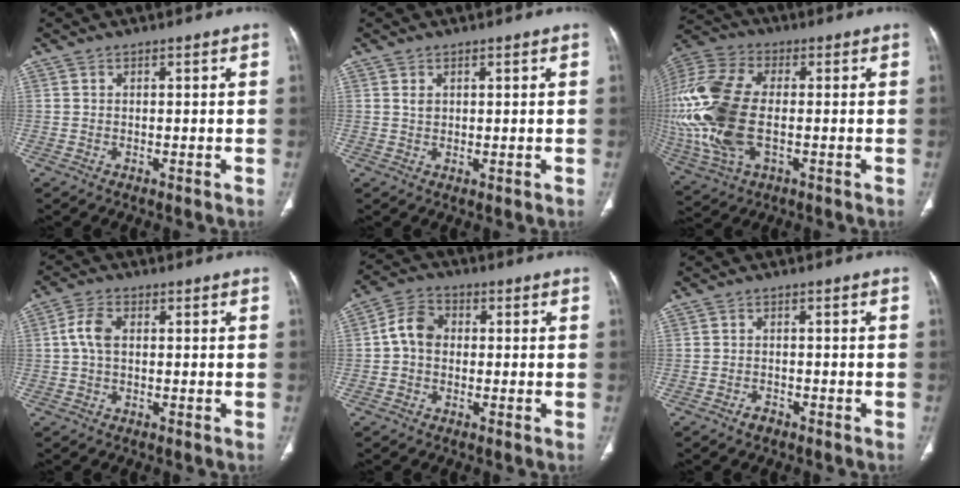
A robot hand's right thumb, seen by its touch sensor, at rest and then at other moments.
{"total": 1.3, "force": [0.6, 0.8, 0.8], "torque": [-0.011, -0.006, 0.015]}
{"total": 22.0, "force": [-1.4, 12.1, 18.3], "torque": [-0.445, -0.005, -0.021]}
{"total": 4.5, "force": [0.4, 2.7, 3.6], "torque": [-0.080, 0.011, 0.005]}
{"total": 6.3, "force": [0.1, 5.0, 3.9], "torque": [-0.060, 0.019, -0.009]}
{"total": 1.8, "force": [-1.3, 1.0, 0.7], "torque": [-0.013, 0.008, -0.021]}